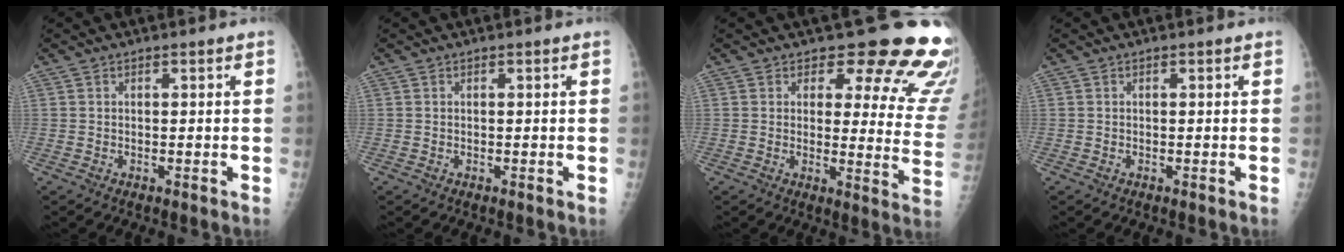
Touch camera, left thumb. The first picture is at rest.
{"total": 0.0}
{"total": 17.2, "force": [13.8, 6.7, 7.8], "torque": [-0.034, -0.107, 0.135]}
{"total": 0.0}